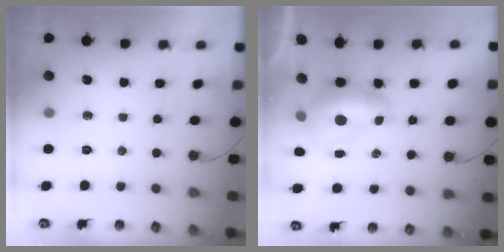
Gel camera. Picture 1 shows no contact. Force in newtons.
{"total": 1.7, "press": 1.5, "slide": 0.8}